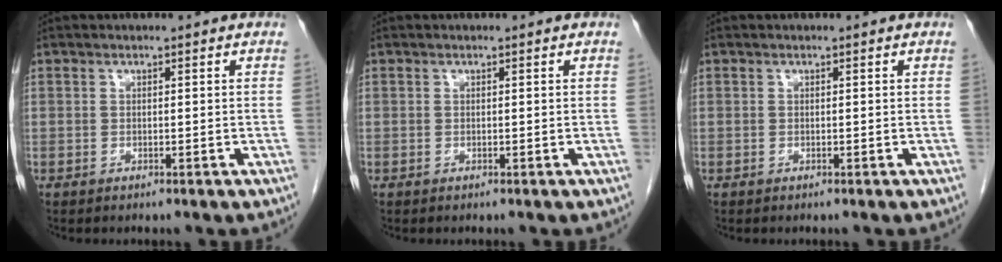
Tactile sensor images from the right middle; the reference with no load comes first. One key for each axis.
{"total": 0.0}
{"total": 0.0}